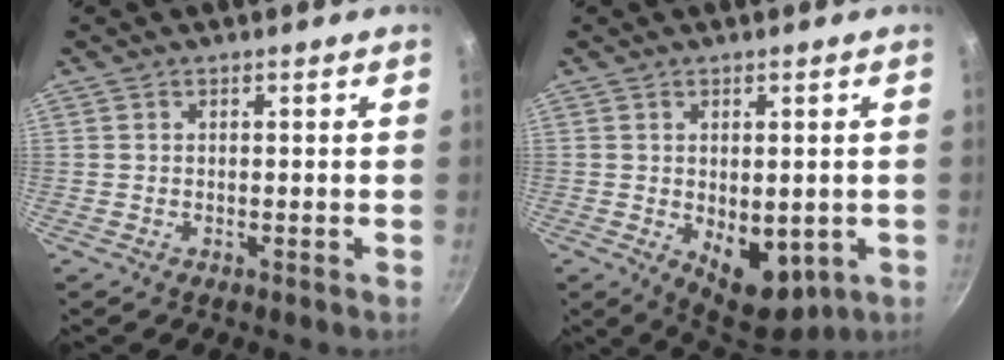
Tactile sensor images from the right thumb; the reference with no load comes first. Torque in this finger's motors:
{"motor_torque": [-0.61, 0.92, -0.27, 0.04, 0.14]}